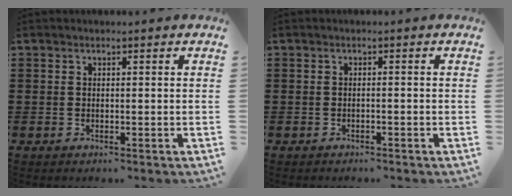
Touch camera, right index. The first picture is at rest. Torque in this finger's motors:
{"motor_torque": [-0.62, 0.56, 0.00, -0.01]}